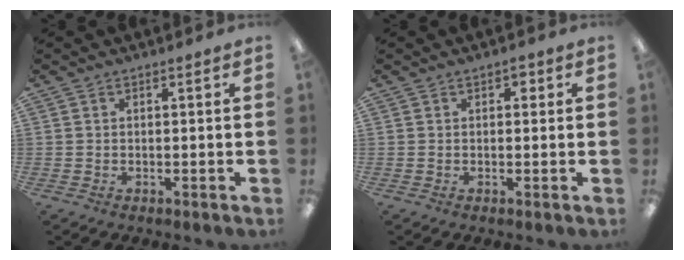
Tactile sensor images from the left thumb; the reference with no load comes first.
{"total": 1.7, "force": [0.8, 1.1, 1.0], "torque": [-0.012, 0.001, 0.012]}